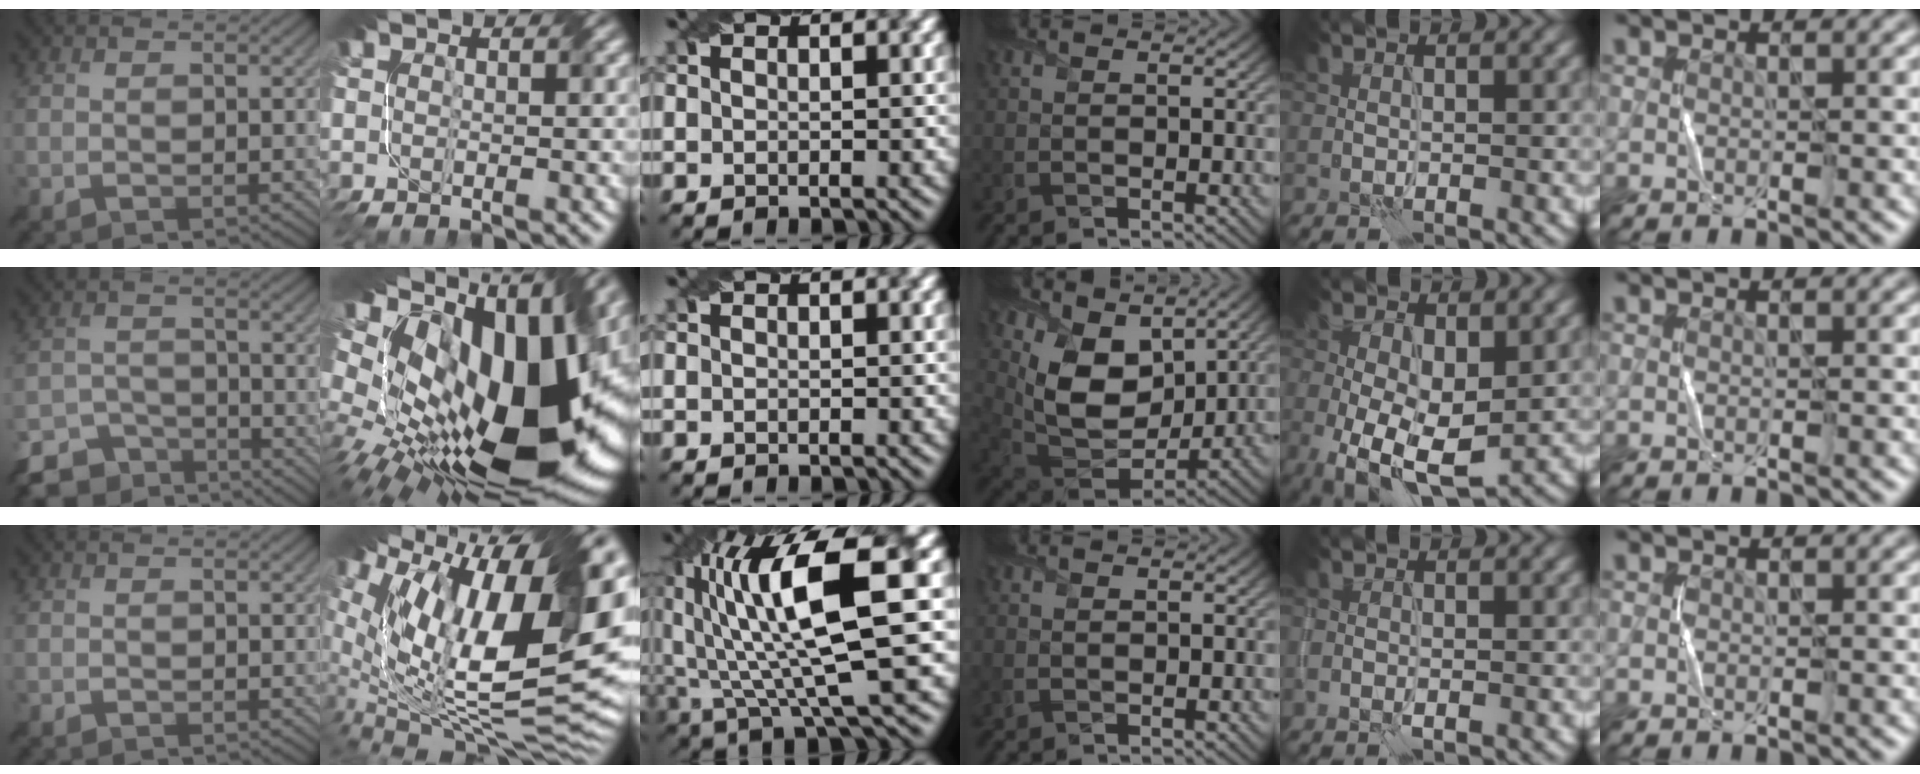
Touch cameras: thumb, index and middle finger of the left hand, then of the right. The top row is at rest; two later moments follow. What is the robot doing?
{"motion": "fold", "object": "bandage"}